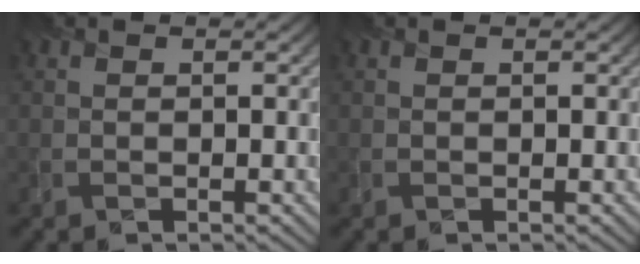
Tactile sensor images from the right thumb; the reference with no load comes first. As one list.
[{"total": 0.0}]